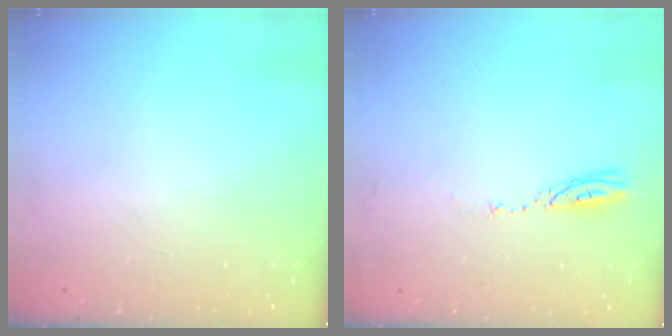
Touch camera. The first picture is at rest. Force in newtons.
{"total": 3.7, "press": 3.6, "slide": 0.3}